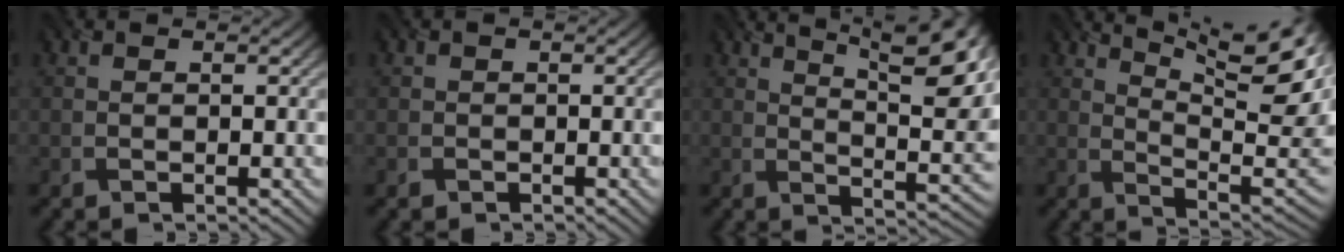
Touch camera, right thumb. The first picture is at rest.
{"total": 1.1, "force": [-0.5, 0.9, -0.1], "torque": [0.009, -0.004, -0.014]}
{"total": 14.6, "force": [7.9, 4.0, 11.5], "torque": [-0.160, 0.012, 0.116]}
{"total": 15.5, "force": [7.4, 4.1, 13.0], "torque": [-0.190, 0.010, 0.117]}